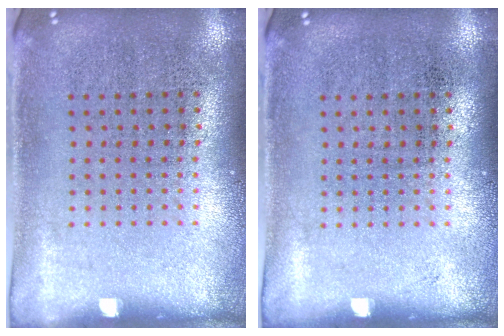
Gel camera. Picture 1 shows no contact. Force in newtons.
{"total": 0.0}